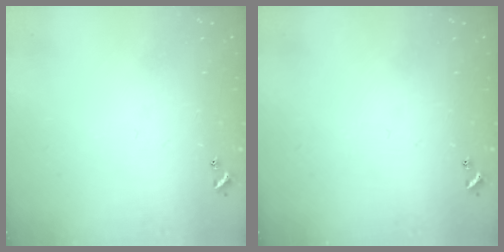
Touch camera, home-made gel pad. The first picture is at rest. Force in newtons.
{"total": 0.0}